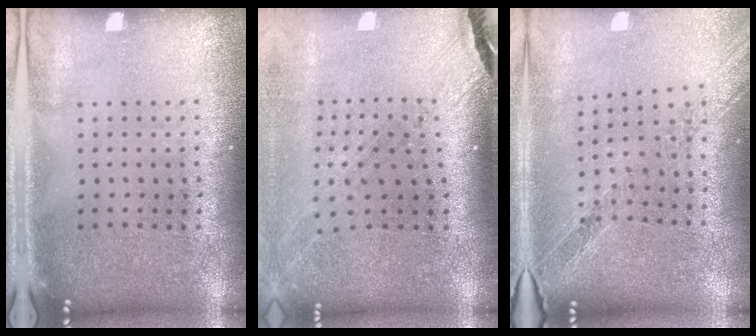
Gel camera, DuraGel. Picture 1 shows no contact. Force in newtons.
{"total": 1.5, "press": 1.4, "slide": 0.5}
{"total": 1.1, "press": 1.1, "slide": 0.2}